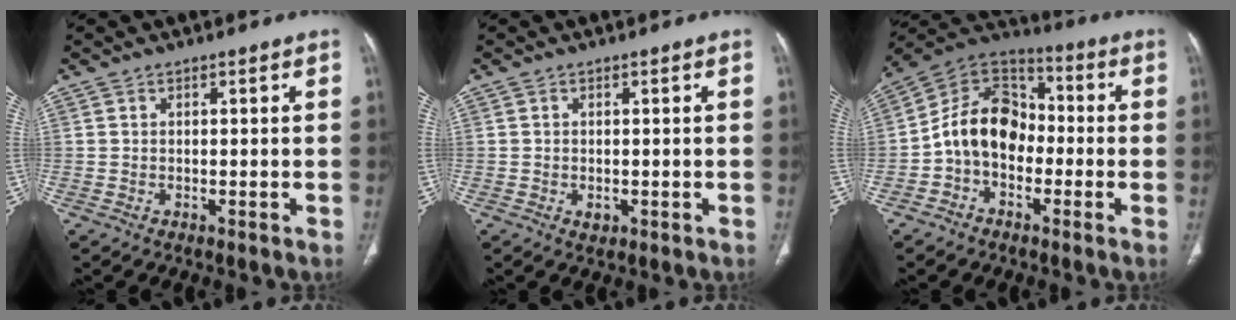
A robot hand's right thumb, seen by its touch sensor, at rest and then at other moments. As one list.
[{"total": 1.4, "force": [-0.4, 1.1, 0.9], "torque": [-0.010, -0.001, -0.001]}, {"total": 13.1, "force": [-2.4, 9.9, 8.3], "torque": [-0.121, 0.051, -0.058]}]